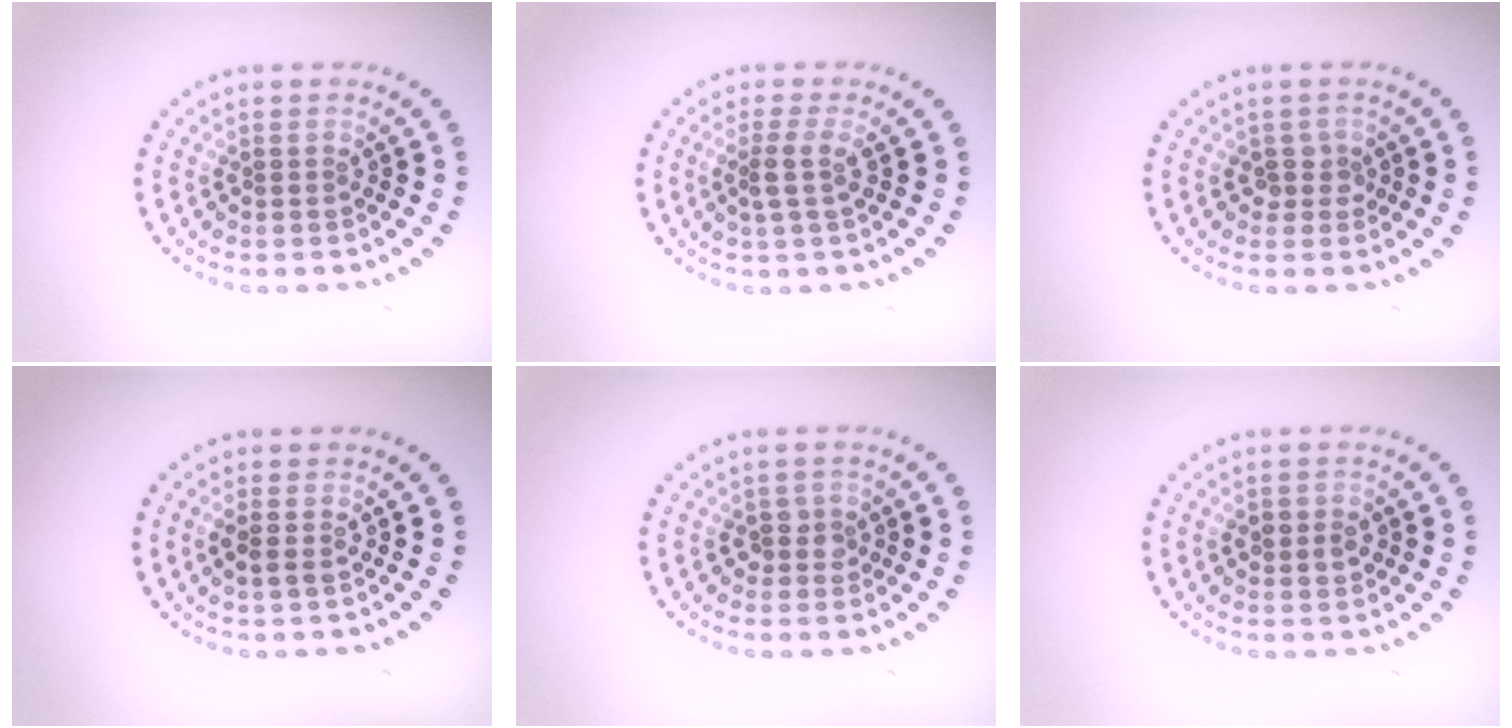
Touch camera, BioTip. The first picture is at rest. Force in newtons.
{"total": 2.0, "press": 1.5, "slide": 1.4}
{"total": 1.4, "press": 1.0, "slide": 1.0}
{"total": 1.1, "press": 1.0, "slide": 0.5}
{"total": 1.5, "press": 1.3, "slide": 0.9}
{"total": 1.5, "press": 1.5, "slide": 0.2}